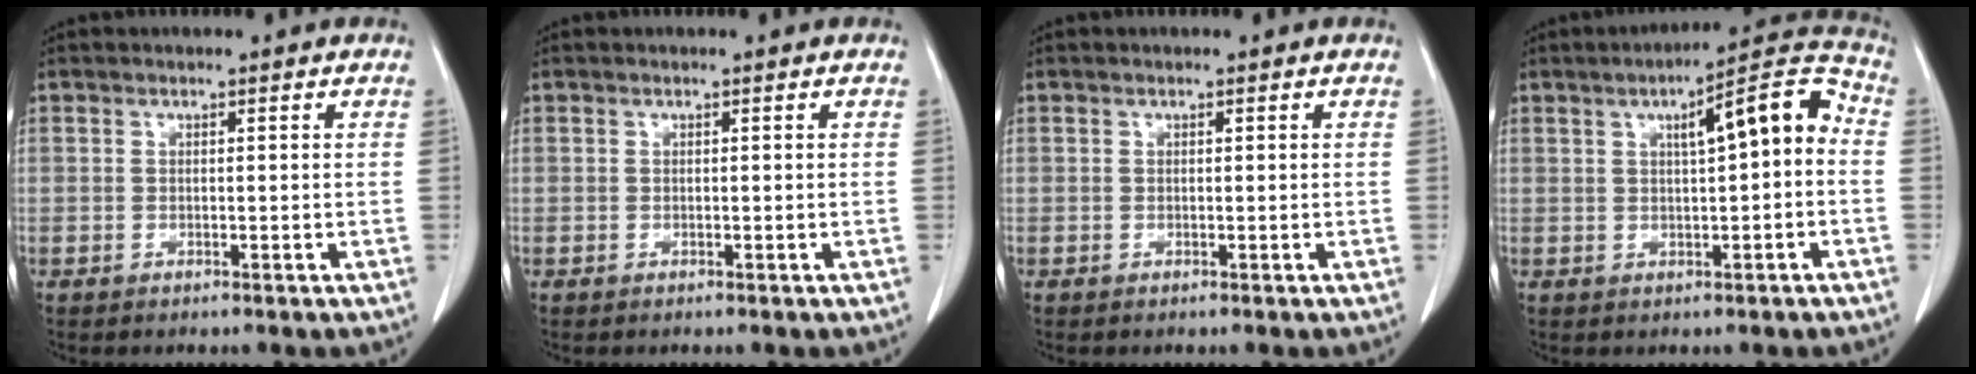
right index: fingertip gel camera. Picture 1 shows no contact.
{"total": 0.0}
{"total": 0.0}
{"total": 9.4, "force": [1.1, 1.9, 9.2], "torque": [-0.125, 0.033, 0.011]}